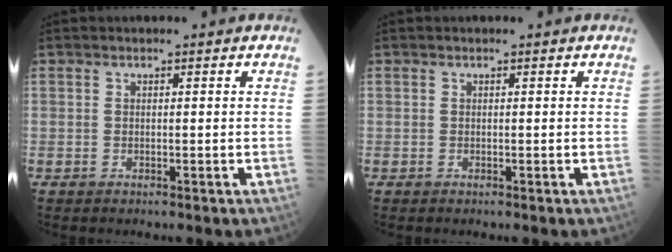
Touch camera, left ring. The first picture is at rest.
{"total": 0.0}